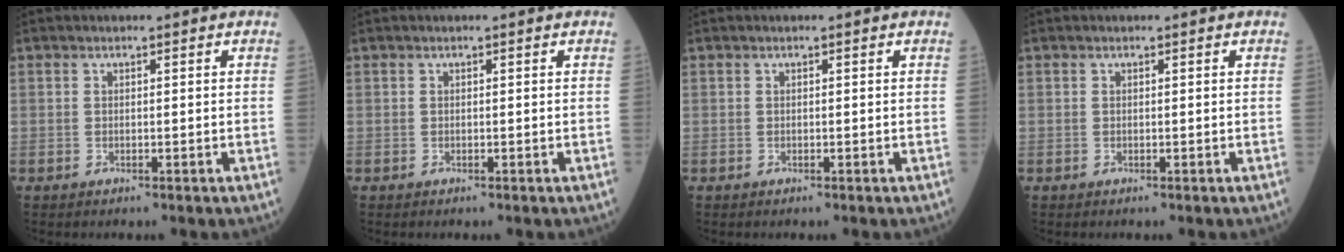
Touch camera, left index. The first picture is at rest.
{"total": 0.0}
{"total": 0.0}
{"total": 0.0}